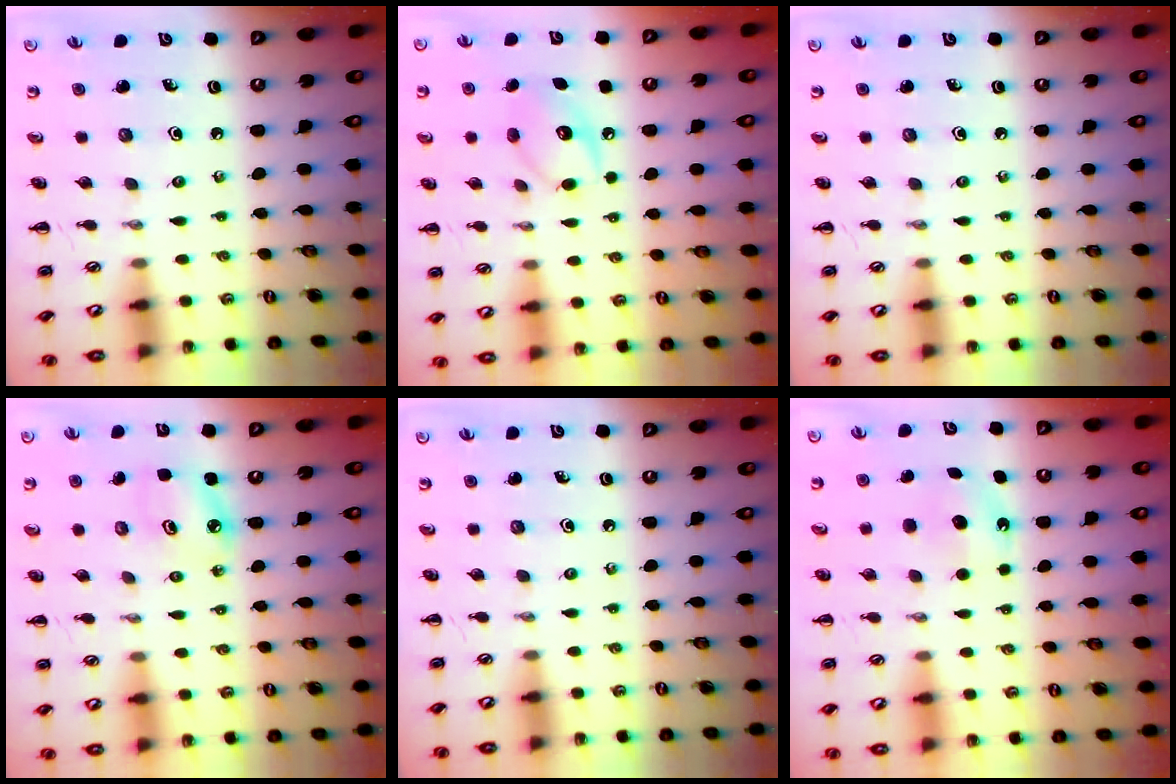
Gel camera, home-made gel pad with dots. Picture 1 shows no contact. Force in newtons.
{"total": 9.6, "press": 9.5, "slide": 0.9}
{"total": 0.0}
{"total": 4.0, "press": 3.9, "slide": 0.8}
{"total": 0.0}
{"total": 5.1, "press": 4.9, "slide": 1.3}